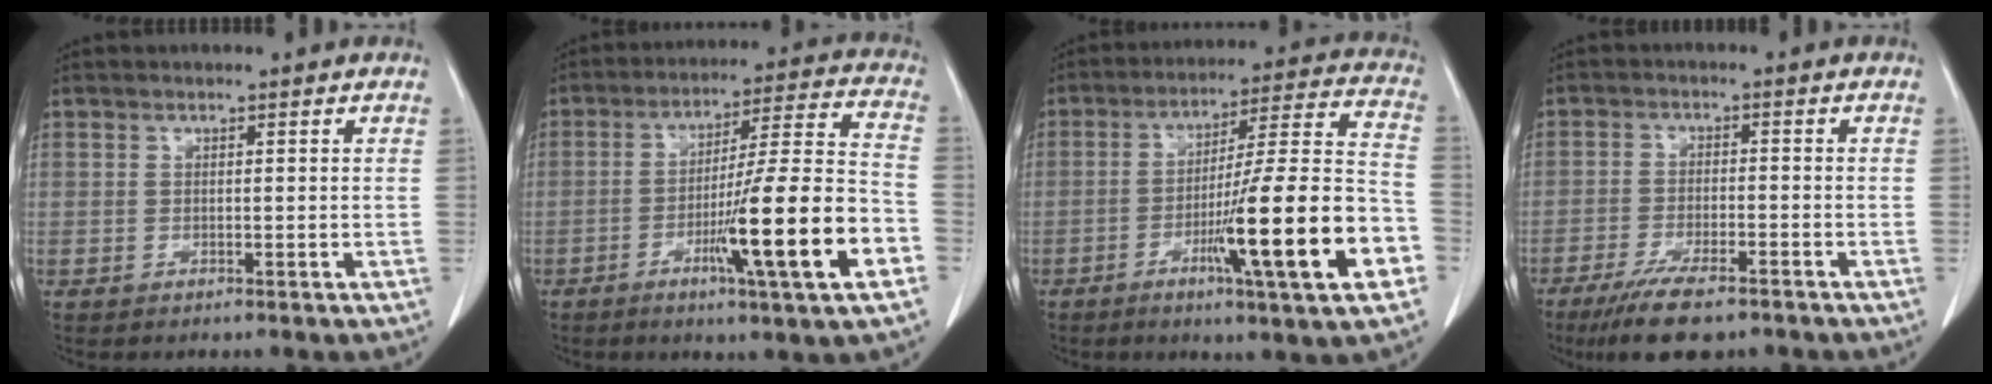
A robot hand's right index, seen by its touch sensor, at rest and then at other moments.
{"total": 17.9, "force": [-6.5, -0.2, 16.7], "torque": [-0.255, -0.006, -0.101]}
{"total": 20.5, "force": [-7.2, 0.2, 19.2], "torque": [-0.265, -0.004, -0.113]}
{"total": 9.2, "force": [-6.8, 1.9, 5.9], "torque": [-0.099, -0.019, -0.105]}